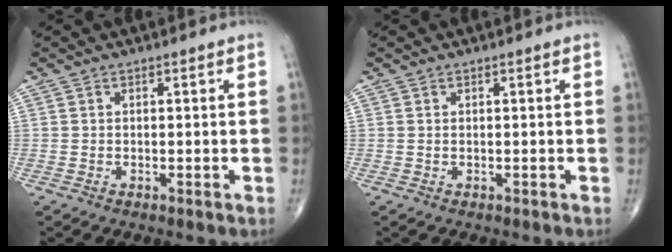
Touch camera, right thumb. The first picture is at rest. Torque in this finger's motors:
{"motor_torque": [0.12, 0.54, 0.10, 0.04, -0.05]}